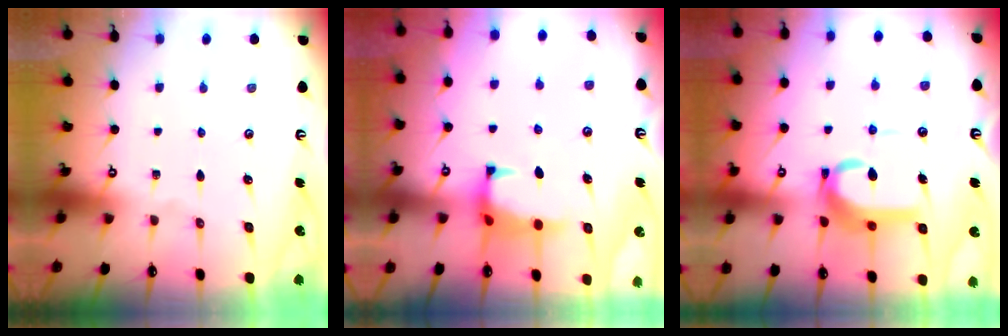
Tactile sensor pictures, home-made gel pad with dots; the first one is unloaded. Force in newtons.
{"total": 1.6, "press": 1.5, "slide": 0.6}
{"total": 9.2, "press": 9.1, "slide": 0.9}